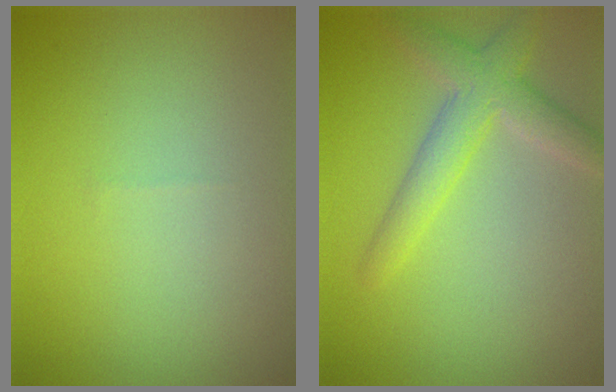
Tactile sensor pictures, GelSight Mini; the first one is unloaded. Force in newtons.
{"total": 3.7, "press": 3.7, "slide": 0.1}